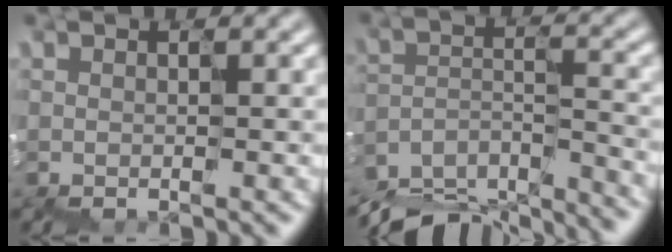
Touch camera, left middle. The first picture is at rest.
{"total": 10.1, "force": [-10.0, 1.3, 1.0], "torque": [-0.032, -0.007, -0.163]}